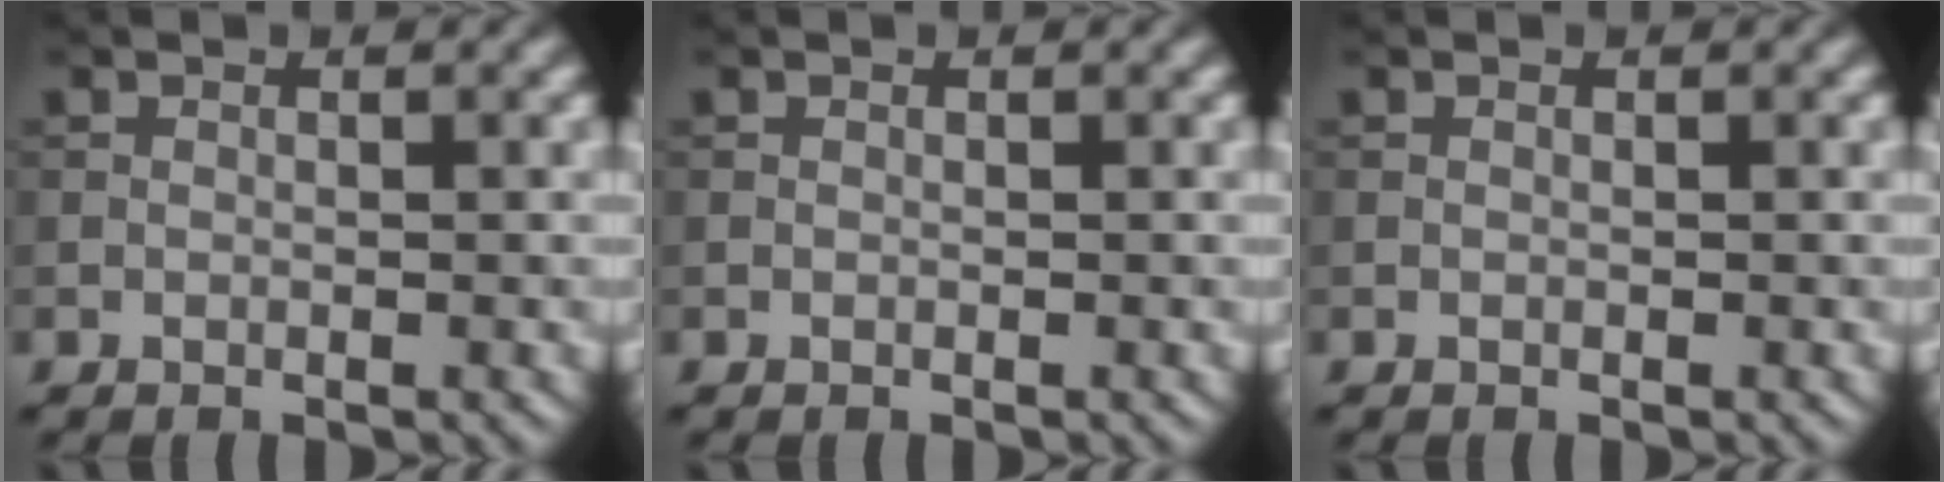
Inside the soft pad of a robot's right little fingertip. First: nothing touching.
{"total": 0.0}
{"total": 0.0}